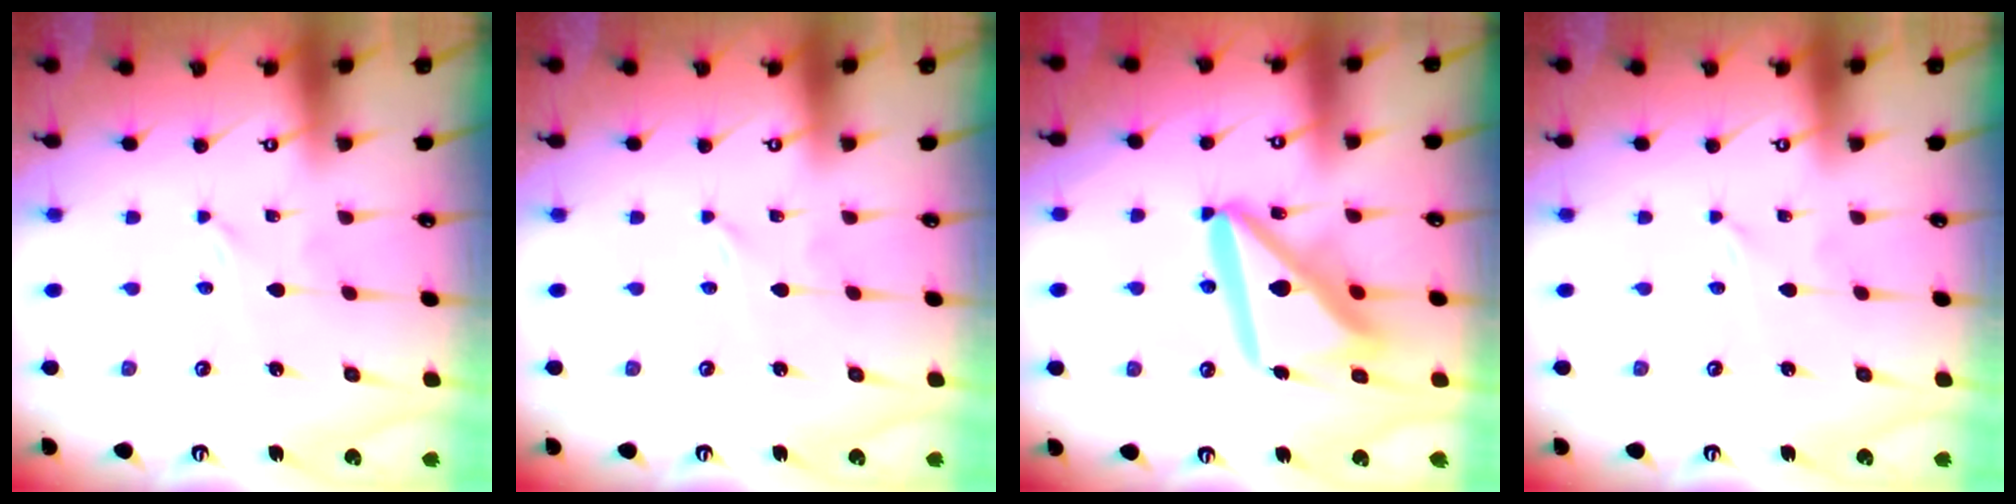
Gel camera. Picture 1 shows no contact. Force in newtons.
{"total": 0.0}
{"total": 17.8, "press": 17.6, "slide": 2.2}
{"total": 0.0}